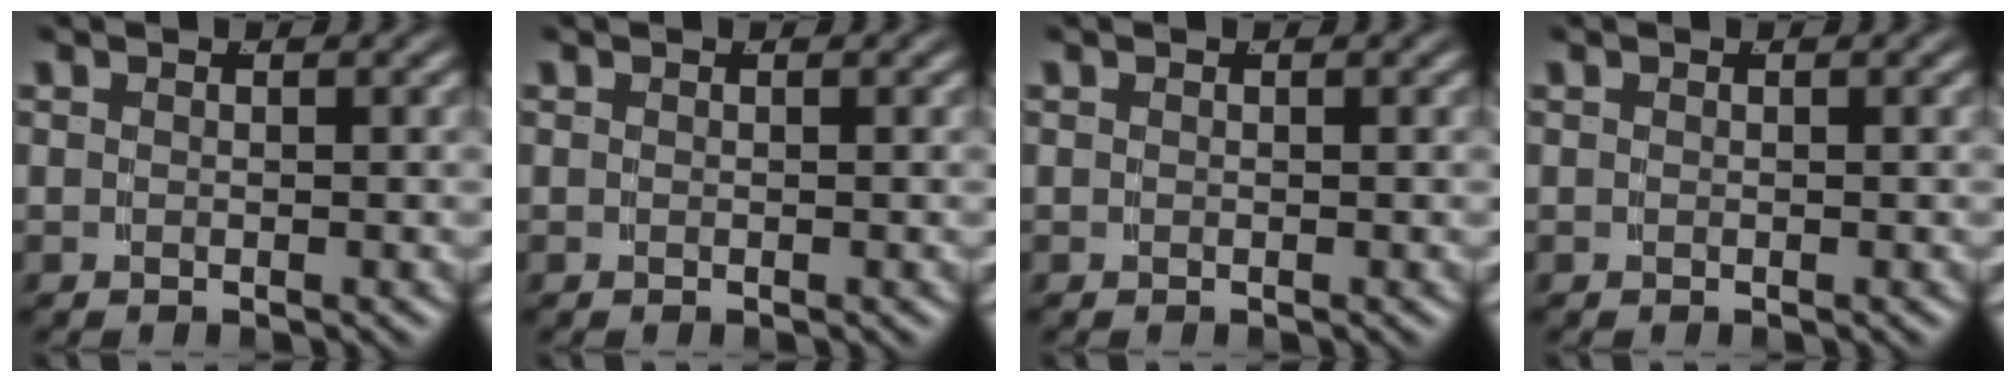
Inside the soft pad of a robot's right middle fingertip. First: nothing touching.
{"total": 0.0}
{"total": 0.0}
{"total": 0.0}